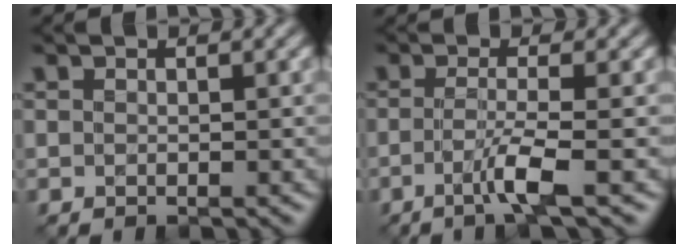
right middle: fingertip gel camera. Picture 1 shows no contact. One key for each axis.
{"total": 3.2, "fx": -1.5, "fy": 0.3, "fz": 2.8, "tx": -0.048, "ty": -0.003, "tz": -0.033}